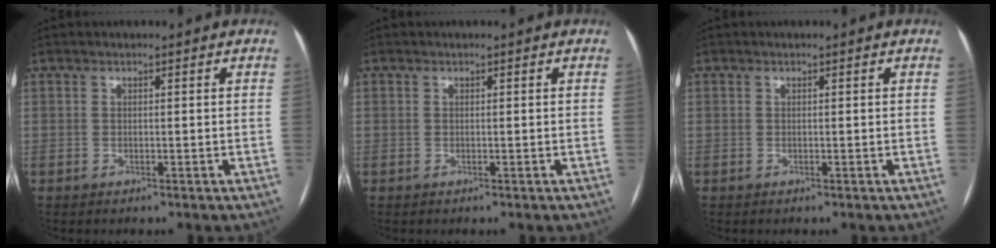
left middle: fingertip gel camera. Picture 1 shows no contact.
{"total": 0.0}
{"total": 0.0}